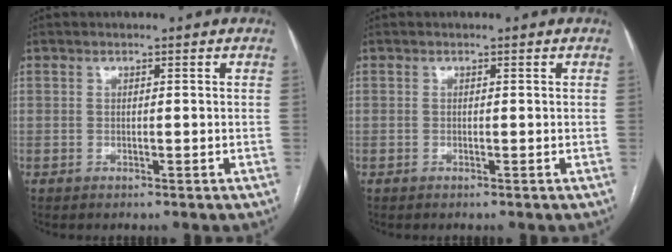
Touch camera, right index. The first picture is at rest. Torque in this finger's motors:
{"motor_torque": [0.06, 0.17, -0.04, 0.00]}